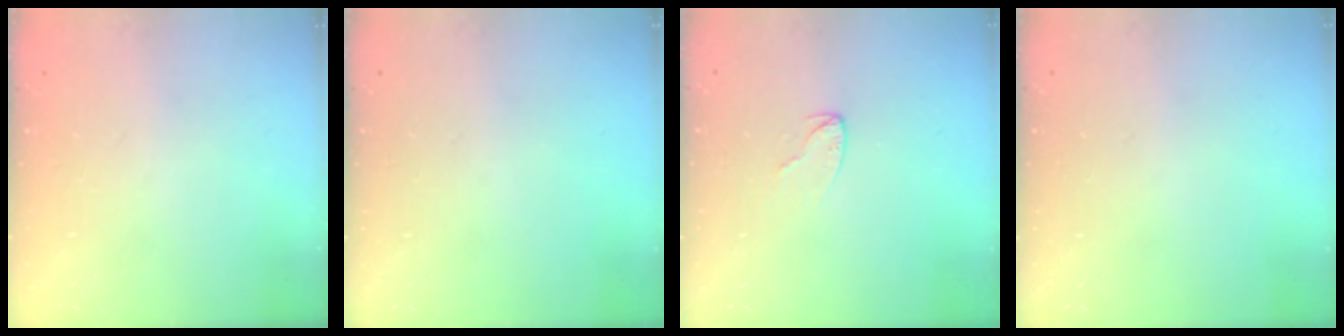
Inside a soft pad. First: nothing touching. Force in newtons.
{"total": 0.0}
{"total": 3.0, "press": 3.0, "slide": 0.3}
{"total": 0.0}